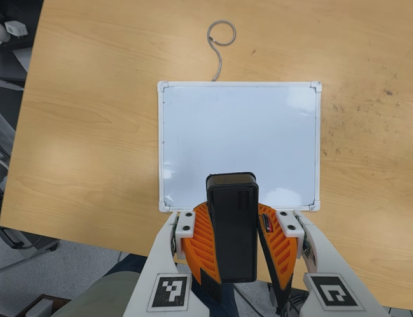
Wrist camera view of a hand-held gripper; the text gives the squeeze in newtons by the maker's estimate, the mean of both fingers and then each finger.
{"total": 11.0, "left": 10.4, "right": 11.5}